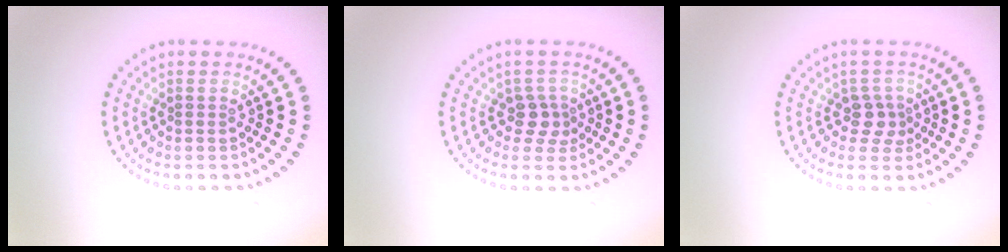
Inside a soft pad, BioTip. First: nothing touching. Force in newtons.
{"total": 2.1, "press": 1.6, "slide": 1.2}
{"total": 2.1, "press": 1.6, "slide": 1.2}